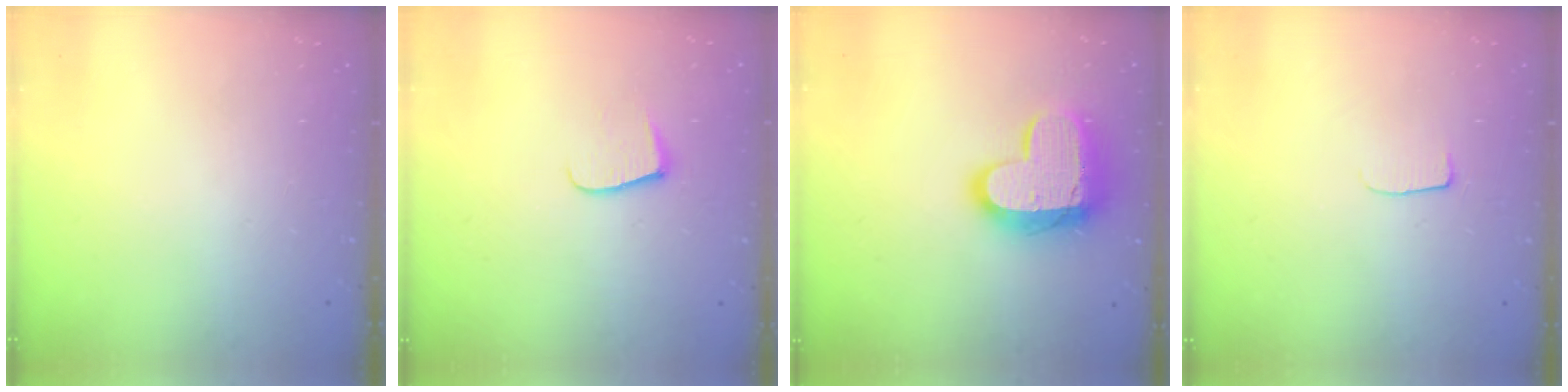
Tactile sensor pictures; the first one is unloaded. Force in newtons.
{"total": 7.7, "press": 7.7, "slide": 0.6}
{"total": 16.7, "press": 16.6, "slide": 1.3}
{"total": 5.1, "press": 5.0, "slide": 0.6}